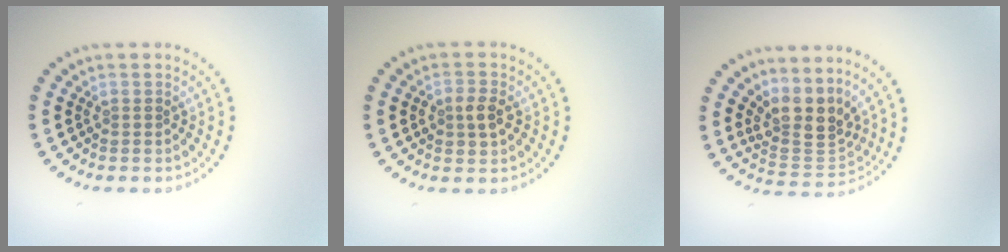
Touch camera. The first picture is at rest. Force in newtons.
{"total": 2.1, "press": 2.1, "slide": 0.2}
{"total": 4.0, "press": 2.9, "slide": 2.7}